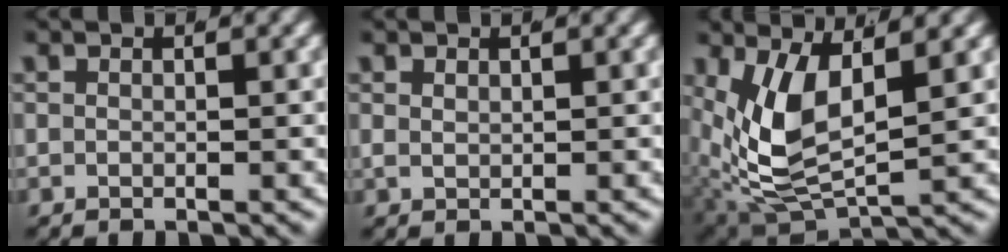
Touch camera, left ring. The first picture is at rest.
{"total": 0.6, "force": [0.5, 0.3, 0.2], "torque": [-0.010, -0.010, 0.020]}
{"total": 6.8, "force": [0.2, 3.8, 5.7], "torque": [-0.130, -0.038, 0.030]}